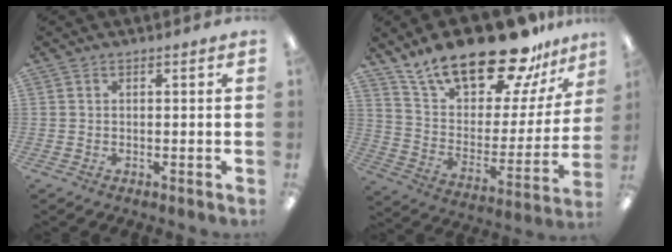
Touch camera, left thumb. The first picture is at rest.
{"total": 23.8, "force": [19.0, 8.1, 11.9], "torque": [-0.203, -0.132, 0.328]}